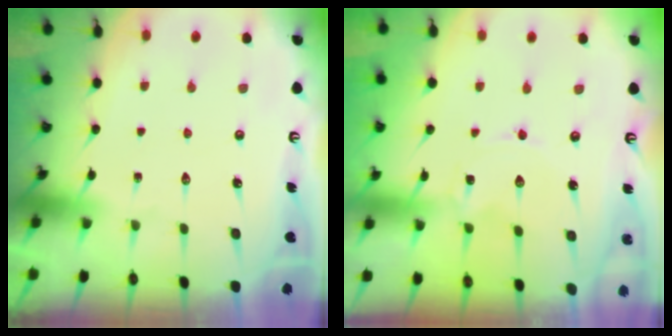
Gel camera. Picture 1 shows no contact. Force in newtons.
{"total": 0.0}